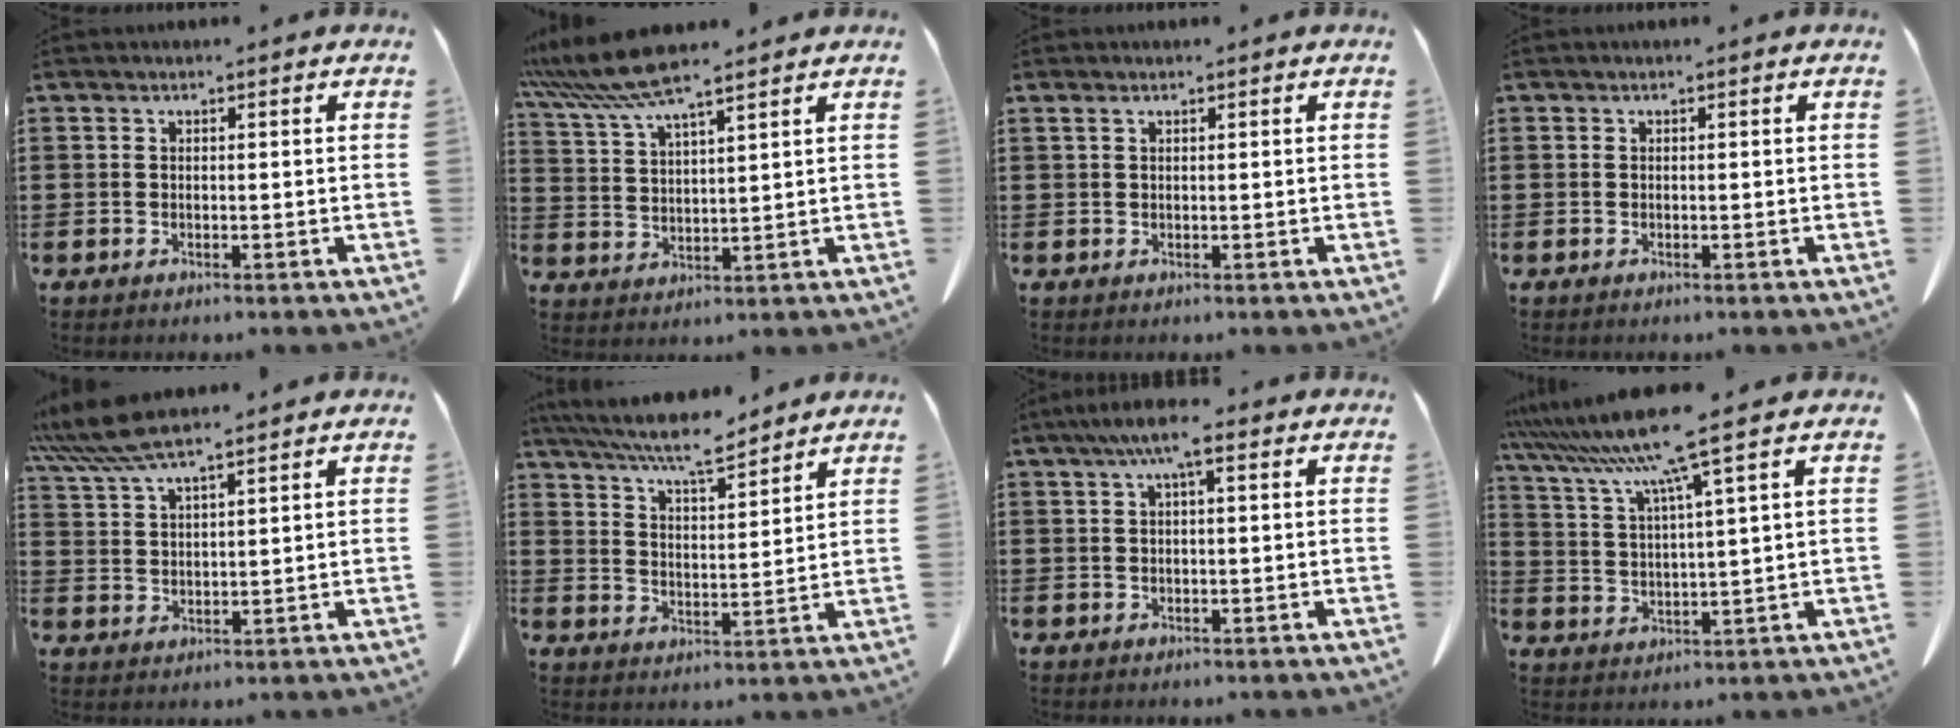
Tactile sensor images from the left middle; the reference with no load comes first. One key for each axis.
{"total": 7.8, "fx": 6.3, "fy": 0.5, "fz": 4.6, "tx": -0.116, "ty": -0.021, "tz": 0.111}
{"total": 0.9, "fx": 0.5, "fy": 0.3, "fz": 0.7, "tx": -0.017, "ty": 0.002, "tz": 0.009}
{"total": 0.0}
{"total": 7.3, "fx": 5.9, "fy": 1.0, "fz": 4.2, "tx": -0.105, "ty": -0.012, "tz": 0.107}
{"total": 8.6, "fx": 7.4, "fy": 0.9, "fz": 4.2, "tx": -0.104, "ty": -0.029, "tz": 0.132}
{"total": 5.0, "fx": 1.9, "fy": 1.0, "fz": 4.5, "tx": -0.087, "ty": 0.009, "tz": 0.031}
{"total": 9.6, "fx": 6.5, "fy": -0.4, "fz": 7.1, "tx": -0.165, "ty": -0.032, "tz": 0.105}